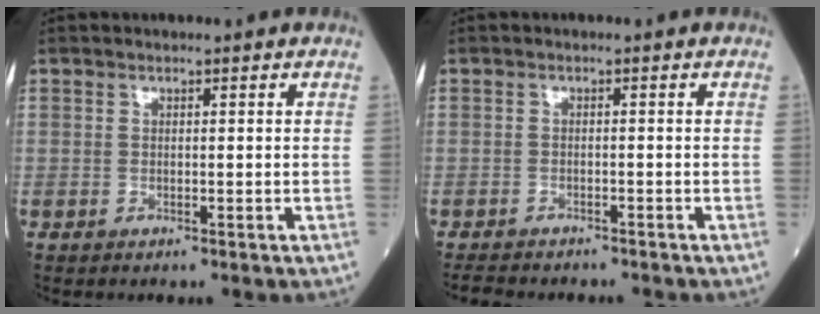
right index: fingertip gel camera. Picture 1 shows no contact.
{"total": 6.9, "force": [-6.1, 1.8, 2.5], "torque": [-0.041, -0.008, -0.086]}